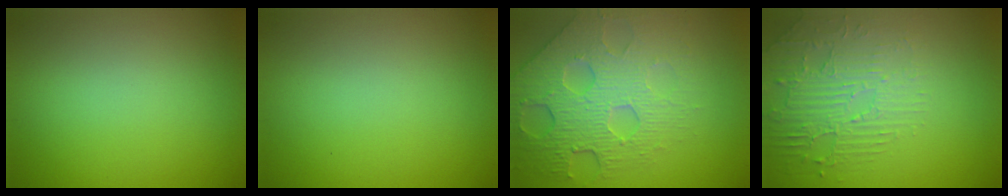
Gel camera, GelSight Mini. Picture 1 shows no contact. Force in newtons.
{"total": 0.0}
{"total": 6.8, "press": 5.4, "slide": 4.2}
{"total": 2.6, "press": 2.1, "slide": 1.5}